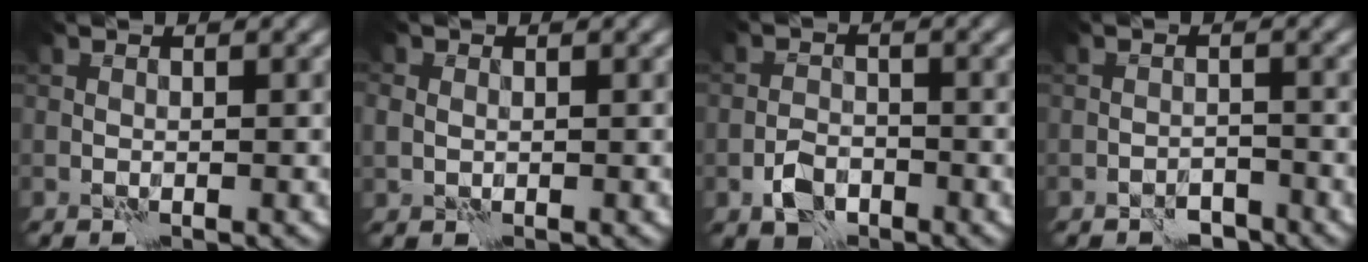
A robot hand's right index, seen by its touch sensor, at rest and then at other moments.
{"total": 1.2, "force": [0.3, 1.1, 0.4], "torque": [-0.010, 0.005, 0.007]}
{"total": 2.8, "force": [-1.6, 1.7, 1.5], "torque": [-0.027, 0.004, -0.035]}
{"total": 2.1, "force": [-1.9, 0.8, 0.4], "torque": [0.004, 0.009, -0.032]}